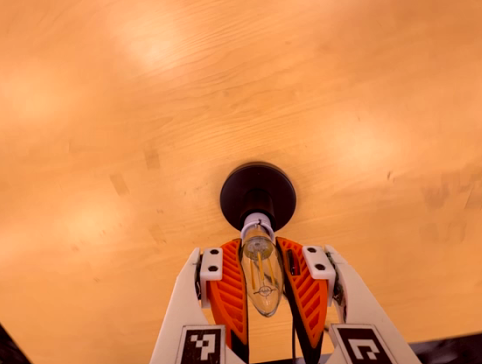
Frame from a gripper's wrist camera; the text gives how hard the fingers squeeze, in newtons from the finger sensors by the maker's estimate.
{"total": 19.8, "left": 18.9, "right": 20.6}